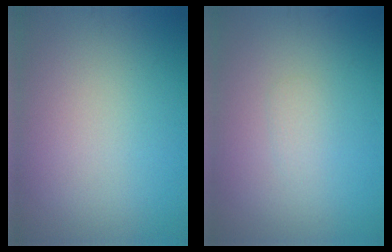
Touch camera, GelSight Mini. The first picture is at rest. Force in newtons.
{"total": 0.8, "press": 0.8, "slide": 0.1}